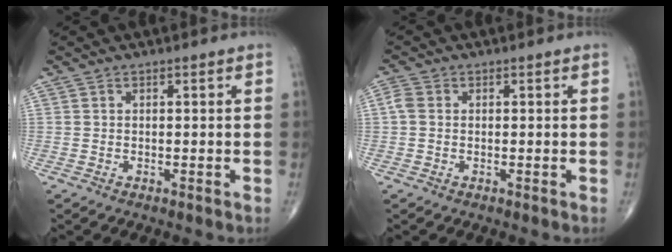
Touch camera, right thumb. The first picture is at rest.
{"total": 2.1, "force": [0.0, 1.6, 1.3], "torque": [-0.029, 0.006, -0.005]}